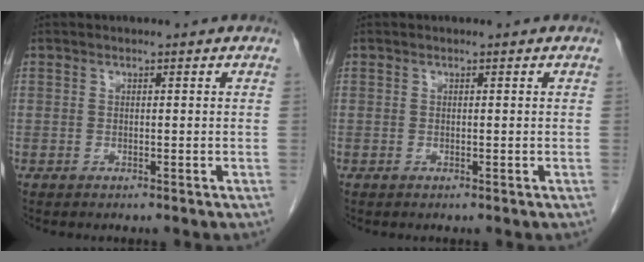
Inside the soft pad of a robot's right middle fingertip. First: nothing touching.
{"total": 0.0}